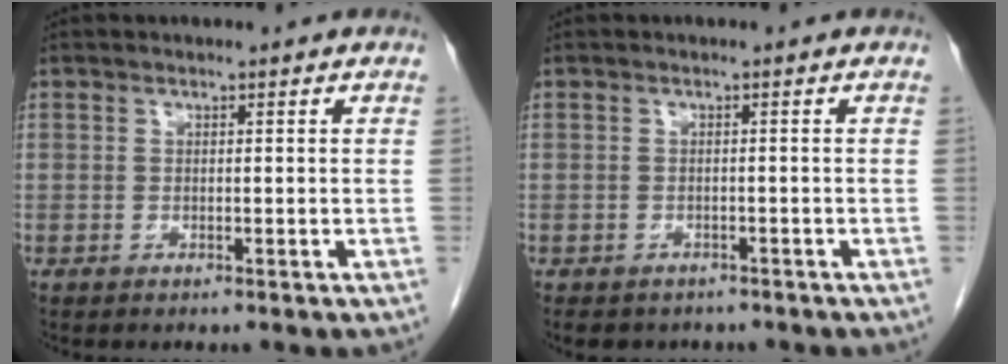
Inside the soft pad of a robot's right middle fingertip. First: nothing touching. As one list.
[{"total": 5.0, "force": [-4.1, 2.7, 1.0], "torque": [-0.006, 0.002, -0.049]}]